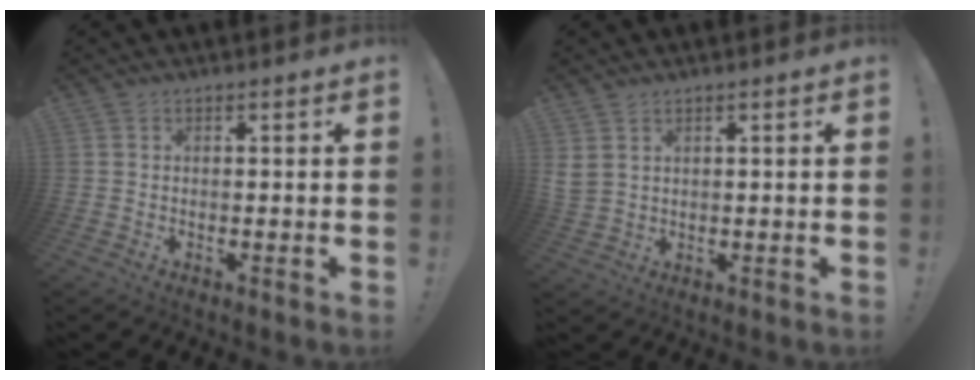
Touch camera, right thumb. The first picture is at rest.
{"total": 3.5, "force": [2.1, 2.2, 1.8], "torque": [-0.034, -0.007, 0.044]}